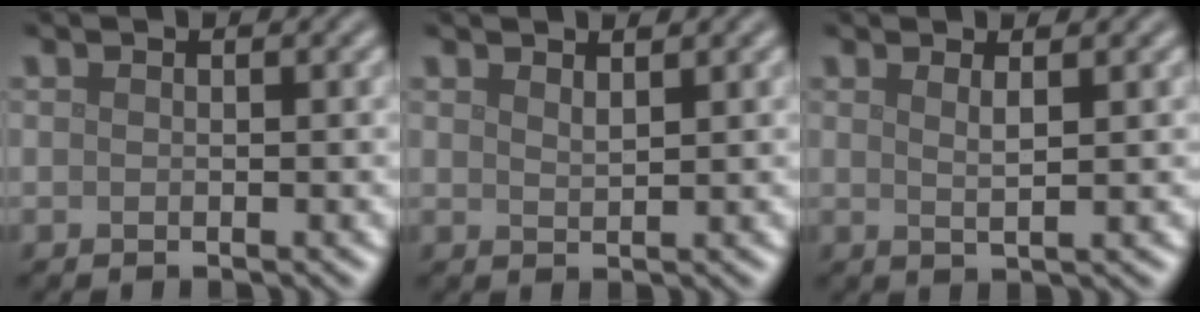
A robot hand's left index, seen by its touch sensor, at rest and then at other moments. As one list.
[{"total": 1.2, "force": [1.1, 0.2, 0.4], "torque": [-0.006, 0.002, 0.018]}, {"total": 1.8, "force": [0.9, 0.5, 1.4], "torque": [-0.022, 0.001, 0.010]}]